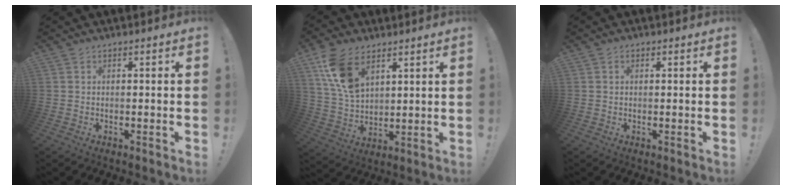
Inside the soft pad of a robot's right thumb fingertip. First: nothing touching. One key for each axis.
{"total": 14.1, "fx": 7.5, "fy": 8.6, "fz": 8.1, "tx": -0.152, "ty": -0.023, "tz": 0.148}
{"total": 0.5, "fx": 0.2, "fy": 0.4, "fz": 0.2, "tx": 0.000, "ty": 0.001, "tz": 0.002}